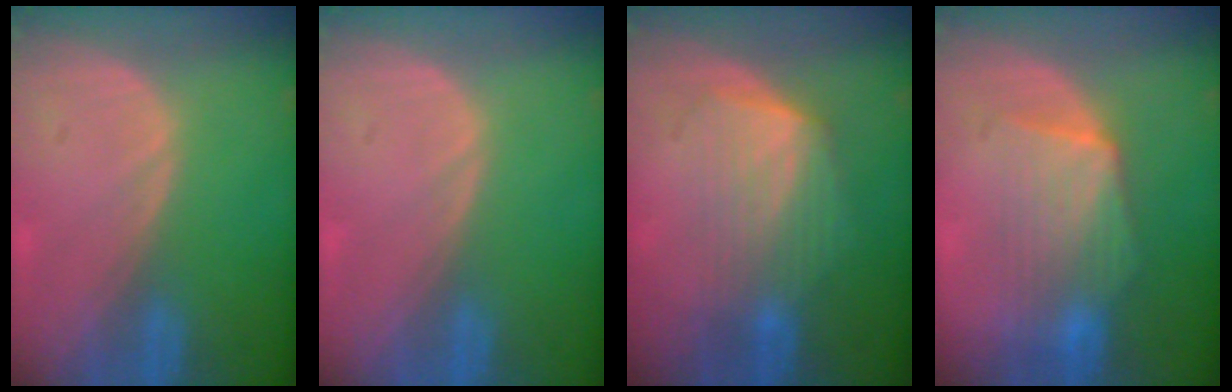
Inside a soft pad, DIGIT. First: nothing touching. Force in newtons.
{"total": 0.0}
{"total": 6.5, "press": 6.1, "slide": 2.1}
{"total": 7.5, "press": 7.4, "slide": 1.2}